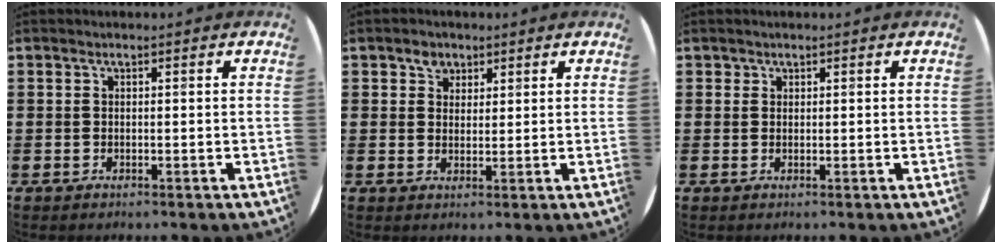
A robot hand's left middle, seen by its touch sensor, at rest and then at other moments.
{"total": 2.4, "force": [1.8, 1.6, 0.3], "torque": [0.008, -0.003, 0.031]}
{"total": 0.6, "force": [0.5, 0.4, -0.1], "torque": [0.009, 0.000, 0.008]}